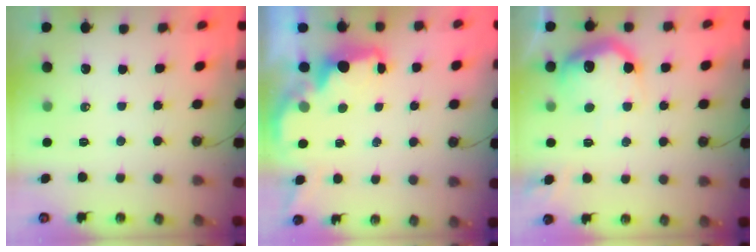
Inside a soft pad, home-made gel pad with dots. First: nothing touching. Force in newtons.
{"total": 2.3, "press": 2.2, "slide": 0.9}
{"total": 17.4, "press": 17.3, "slide": 1.5}